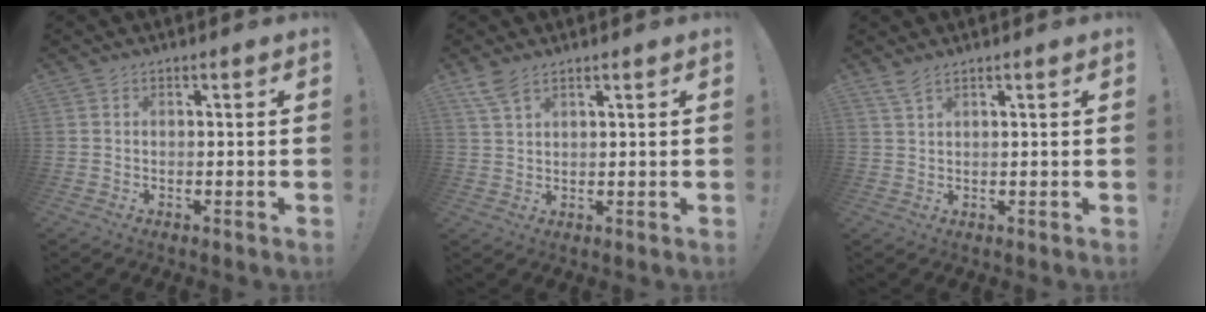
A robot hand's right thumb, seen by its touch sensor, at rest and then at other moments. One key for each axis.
{"total": 4.8, "fx": 3.5, "fy": 1.6, "fz": 2.8, "tx": -0.060, "ty": -0.012, "tz": 0.067}
{"total": 2.8, "fx": 2.0, "fy": 0.5, "fz": 1.9, "tx": -0.038, "ty": -0.003, "tz": 0.037}